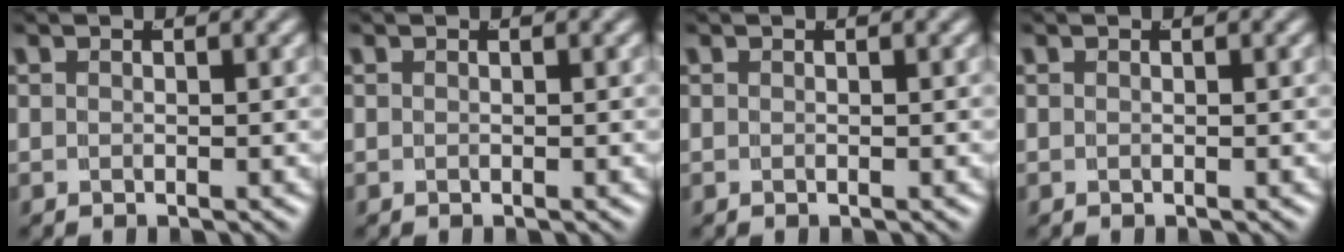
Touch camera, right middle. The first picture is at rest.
{"total": 0.0}
{"total": 0.0}
{"total": 0.0}